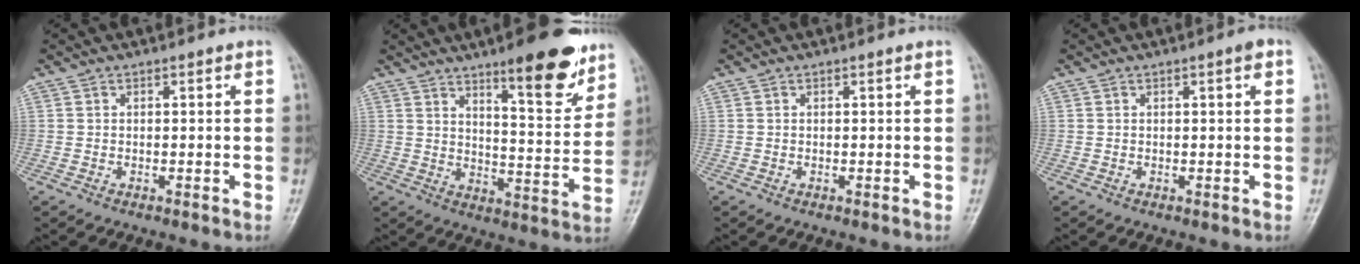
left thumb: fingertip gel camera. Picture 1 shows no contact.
{"total": 13.7, "force": [8.9, 3.6, 9.7], "torque": [-0.101, -0.053, 0.128]}
{"total": 0.0}
{"total": 1.4, "force": [0.5, 0.3, 1.3], "torque": [-0.017, 0.003, 0.007]}